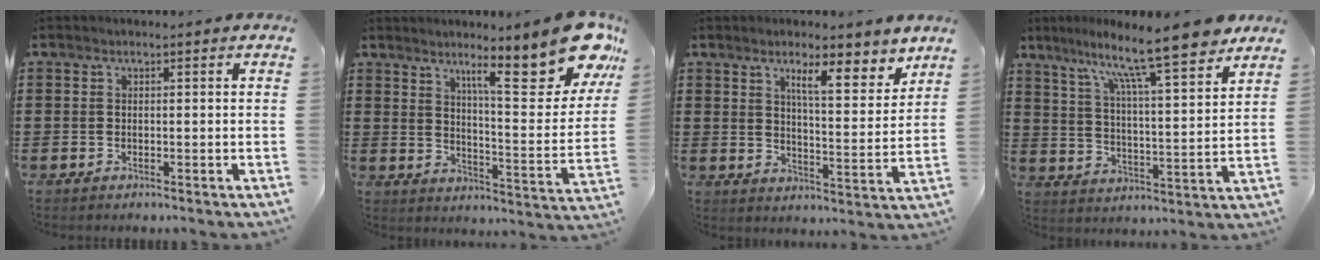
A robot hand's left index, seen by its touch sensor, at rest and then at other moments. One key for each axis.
{"total": 16.1, "fx": 10.4, "fy": 2.8, "fz": 11.9, "tx": -0.189, "ty": -0.049, "tz": 0.159}
{"total": 7.2, "fx": 5.3, "fy": 1.2, "fz": 4.8, "tx": -0.077, "ty": -0.028, "tz": 0.083}
{"total": 12.7, "fx": 10.1, "fy": 0.5, "fz": 7.7, "tx": -0.153, "ty": -0.061, "tz": 0.163}